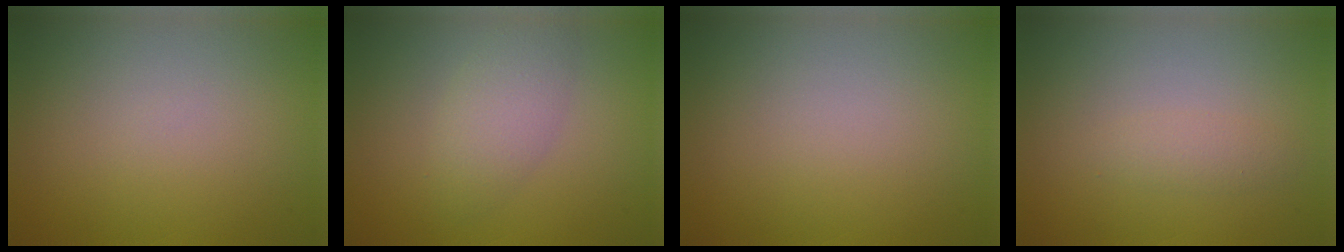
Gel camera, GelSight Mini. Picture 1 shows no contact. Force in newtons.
{"total": 2.7, "press": 2.7, "slide": 0.1}
{"total": 0.0}
{"total": 1.1, "press": 1.1, "slide": 0.0}